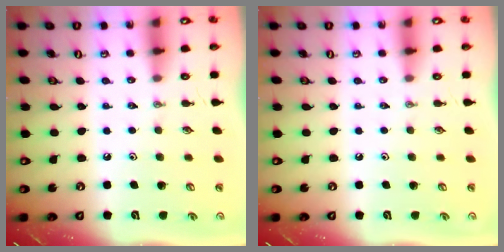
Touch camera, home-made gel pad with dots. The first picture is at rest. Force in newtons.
{"total": 0.0}